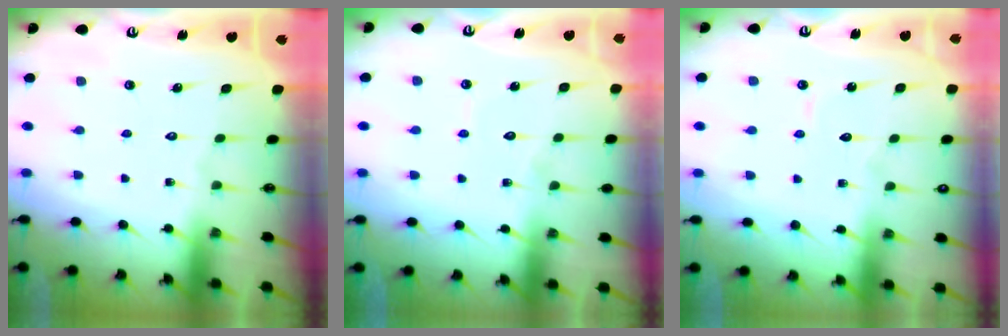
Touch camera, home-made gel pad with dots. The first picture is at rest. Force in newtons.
{"total": 4.5, "press": 4.5, "slide": 0.5}
{"total": 3.8, "press": 3.8, "slide": 0.1}